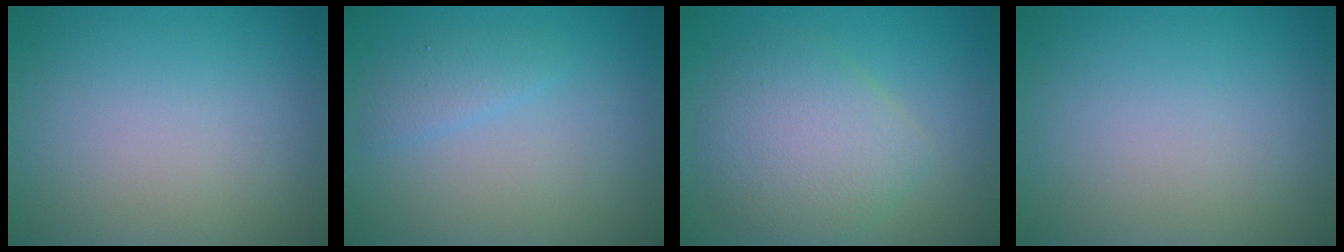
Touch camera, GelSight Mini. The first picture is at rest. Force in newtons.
{"total": 1.5, "press": 1.5, "slide": 0.1}
{"total": 5.0, "press": 5.0, "slide": 0.1}
{"total": 0.0}